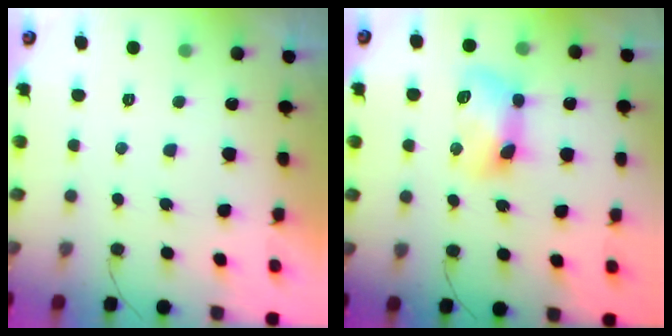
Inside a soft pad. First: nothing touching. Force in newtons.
{"total": 10.5, "press": 10.5, "slide": 1.3}